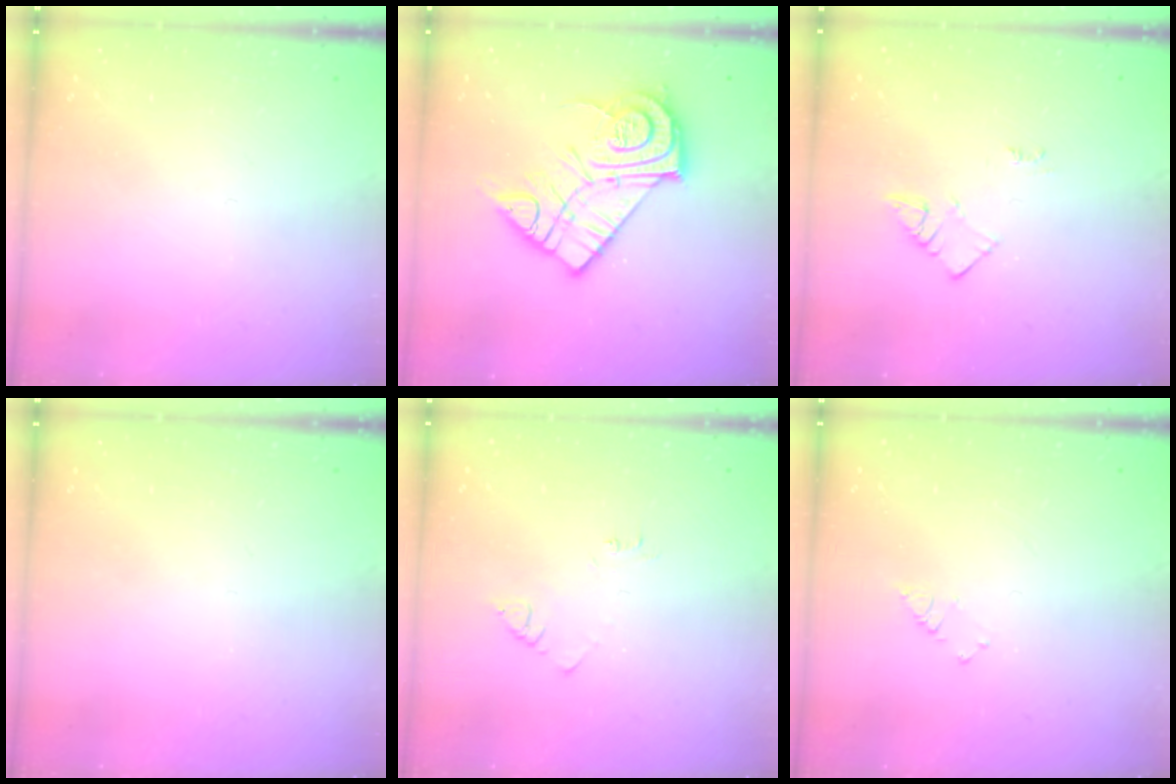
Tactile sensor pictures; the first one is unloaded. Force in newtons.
{"total": 16.0, "press": 16.0, "slide": 1.2}
{"total": 3.5, "press": 3.4, "slide": 0.4}
{"total": 0.0}
{"total": 2.9, "press": 2.9, "slide": 0.4}
{"total": 4.1, "press": 4.1, "slide": 0.7}